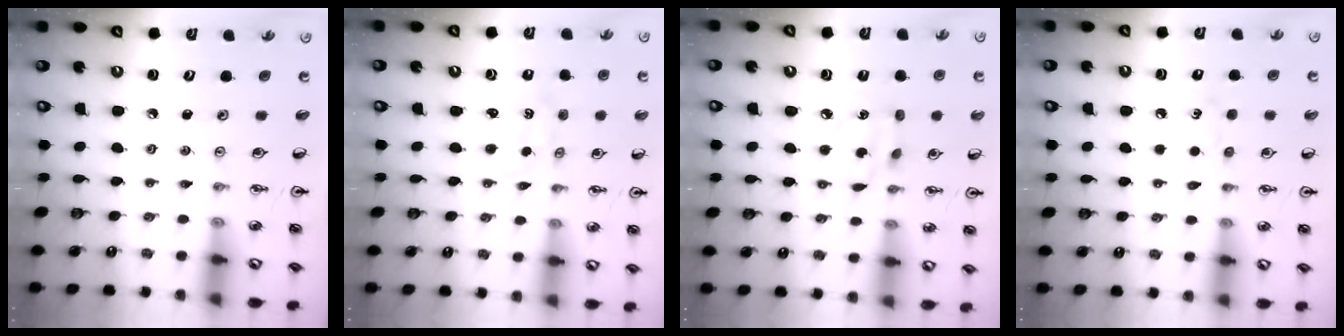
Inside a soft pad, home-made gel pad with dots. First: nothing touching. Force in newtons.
{"total": 1.0, "press": 0.9, "slide": 0.3}
{"total": 6.7, "press": 6.7, "slide": 0.1}
{"total": 5.3, "press": 5.2, "slide": 0.8}